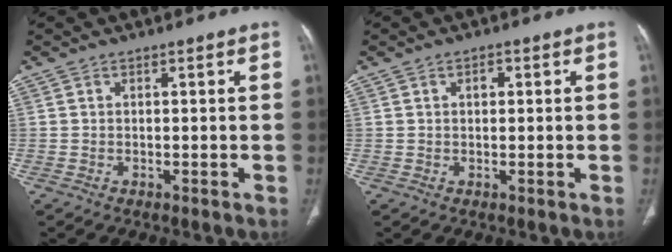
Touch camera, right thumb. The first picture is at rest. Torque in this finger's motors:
{"motor_torque": [-0.20, 0.03, -0.41, 0.31, 0.01]}